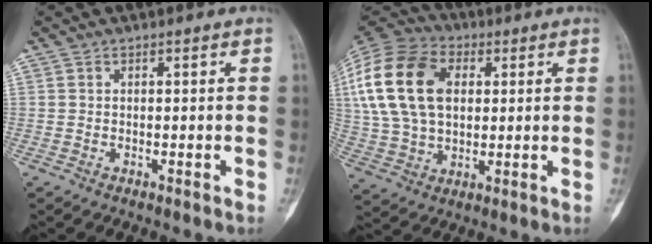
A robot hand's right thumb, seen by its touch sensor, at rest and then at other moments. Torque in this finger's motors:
{"motor_torque": [-0.51, 1.84, 1.05, -0.63, 0.55]}